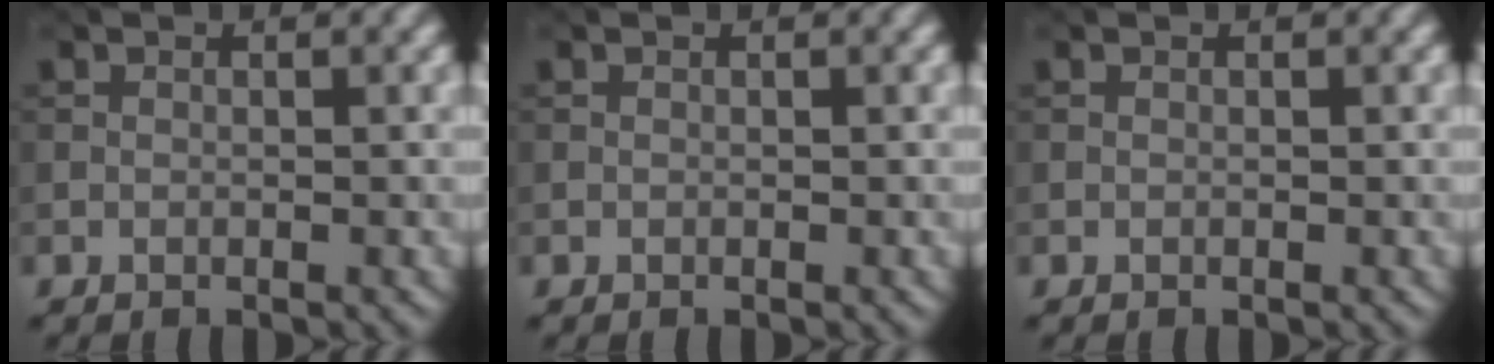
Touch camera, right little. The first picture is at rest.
{"total": 0.0}
{"total": 0.0}